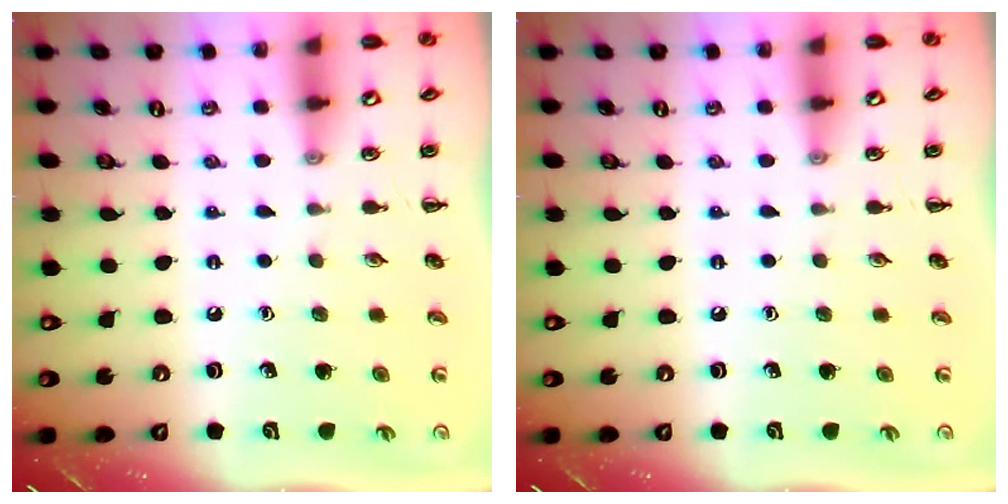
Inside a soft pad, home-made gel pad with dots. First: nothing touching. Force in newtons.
{"total": 0.0}